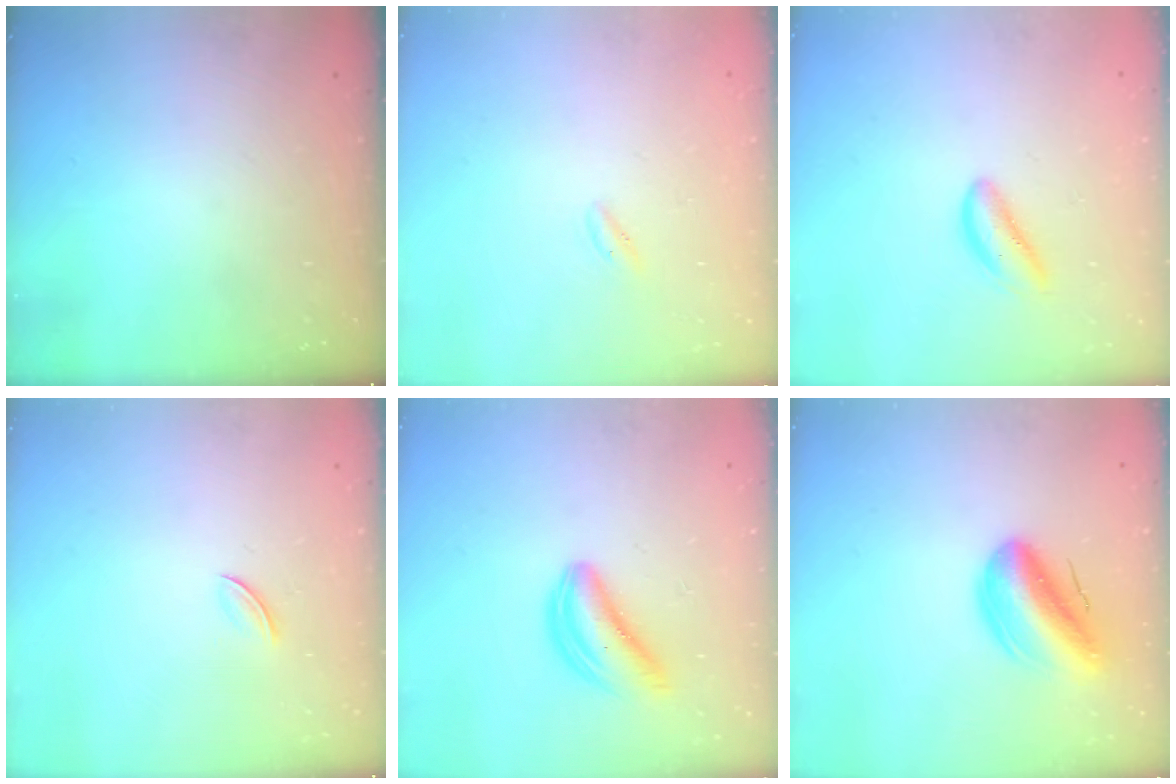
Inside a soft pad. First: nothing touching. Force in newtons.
{"total": 0.0}
{"total": 3.0, "press": 3.0, "slide": 0.1}
{"total": 2.8, "press": 2.7, "slide": 0.8}
{"total": 6.2, "press": 6.2, "slide": 1.1}
{"total": 14.8, "press": 14.3, "slide": 4.0}